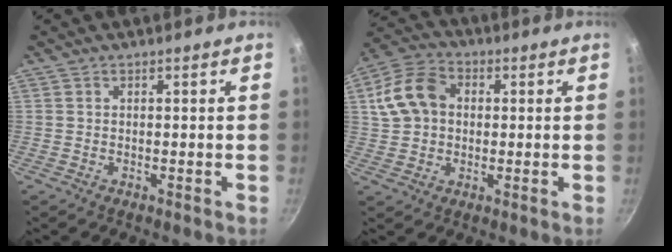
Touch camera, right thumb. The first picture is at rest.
{"total": 11.2, "force": [1.8, 8.6, 7.1], "torque": [-0.115, 0.019, 0.019]}